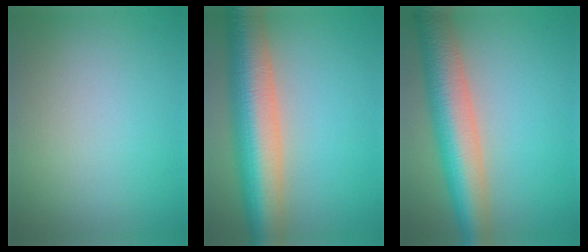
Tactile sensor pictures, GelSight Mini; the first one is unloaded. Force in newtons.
{"total": 10.9, "press": 10.9, "slide": 0.7}
{"total": 8.7, "press": 8.7, "slide": 0.5}